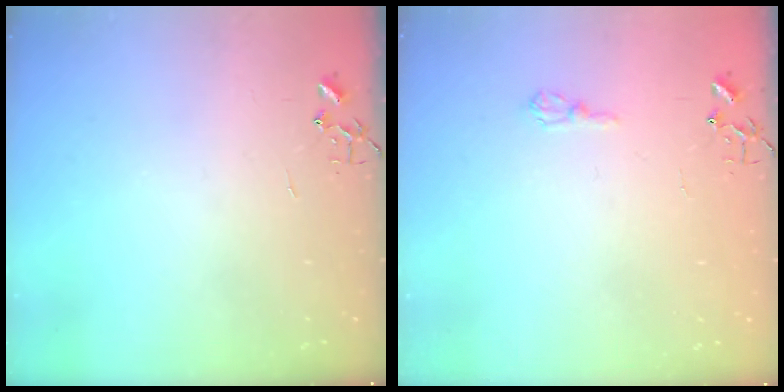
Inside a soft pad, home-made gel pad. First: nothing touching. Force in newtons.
{"total": 7.4, "press": 7.3, "slide": 0.8}